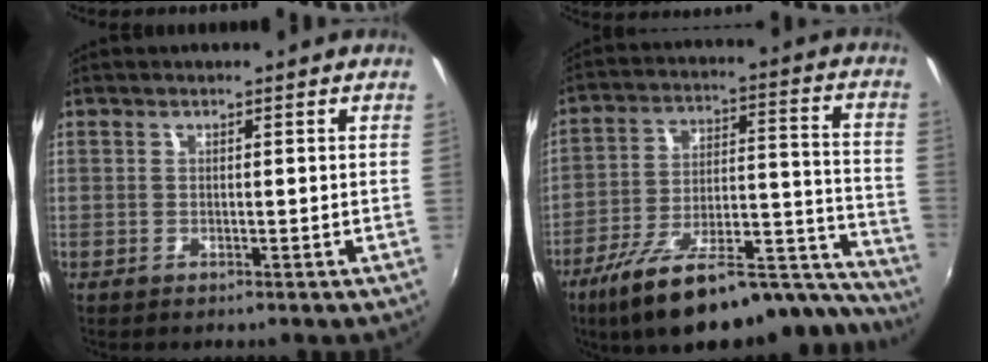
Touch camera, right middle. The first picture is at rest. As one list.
[{"total": 28.6, "force": [-23.4, 7.0, 14.9], "torque": [-0.214, -0.015, -0.342]}]